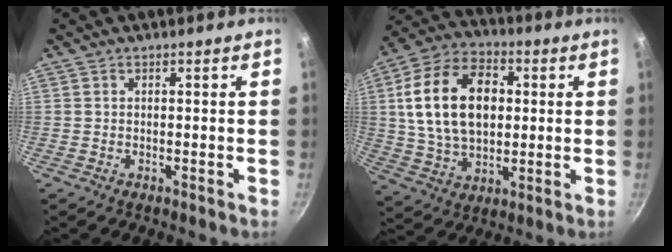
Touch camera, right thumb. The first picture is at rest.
{"total": 19.4, "force": [2.8, 12.9, 14.2], "torque": [-0.230, 0.011, 0.045]}